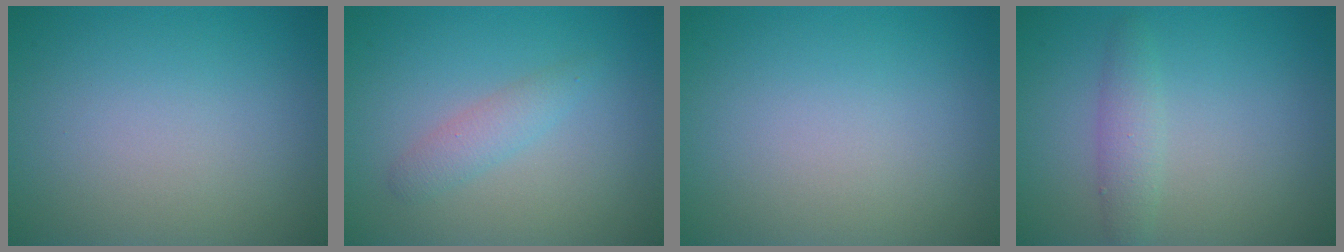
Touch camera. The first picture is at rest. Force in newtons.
{"total": 1.8, "press": 1.8, "slide": 0.0}
{"total": 0.0}
{"total": 1.9, "press": 1.9, "slide": 0.1}